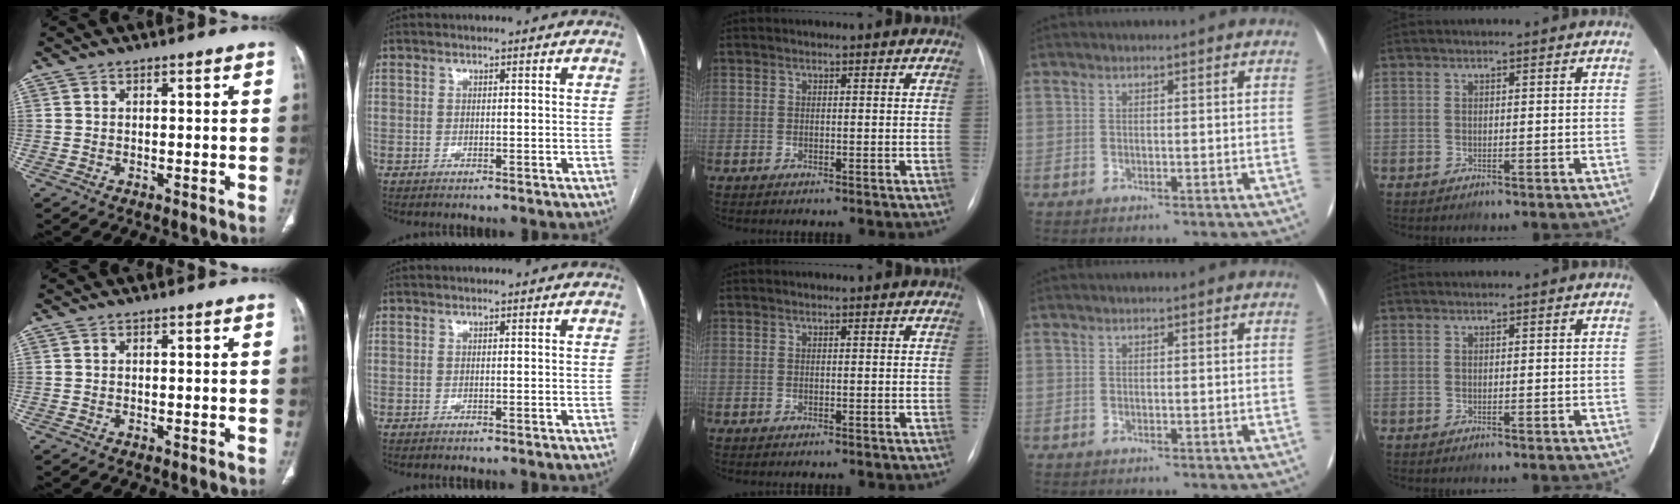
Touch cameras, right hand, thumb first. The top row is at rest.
{}